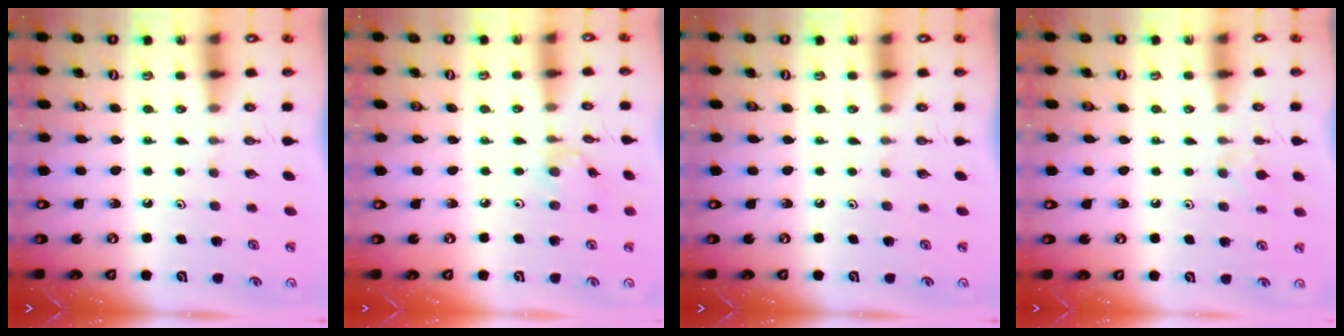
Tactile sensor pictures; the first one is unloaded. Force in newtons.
{"total": 1.0, "press": 1.0, "slide": 0.2}
{"total": 0.0}
{"total": 5.4, "press": 5.4, "slide": 0.8}